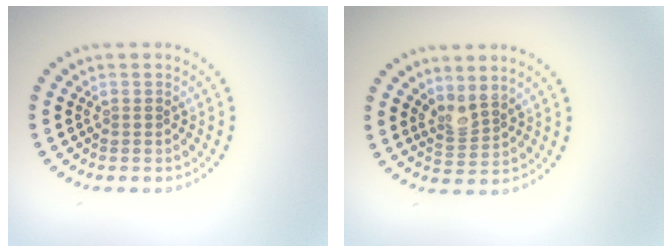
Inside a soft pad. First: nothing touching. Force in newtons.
{"total": 2.1, "press": 1.6, "slide": 1.4}